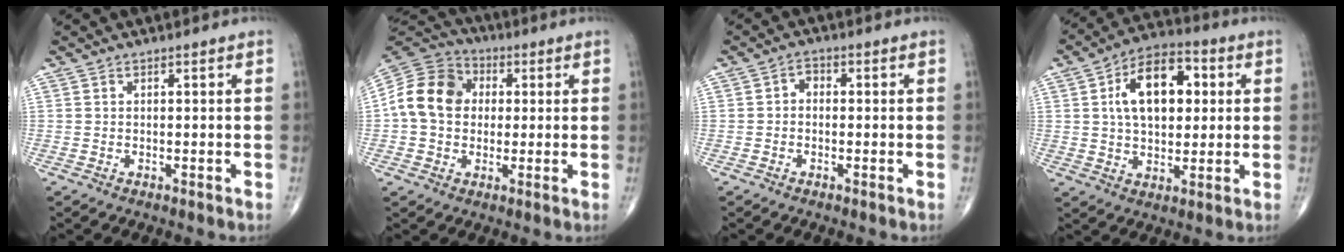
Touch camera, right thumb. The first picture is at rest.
{"total": 13.4, "force": [1.1, 10.9, 7.7], "torque": [-0.130, 0.028, 0.012]}
{"total": 2.2, "force": [-0.2, 1.7, 1.4], "torque": [-0.006, 0.012, -0.014]}
{"total": 14.9, "force": [3.1, 8.8, 11.5], "torque": [-0.161, 0.012, 0.044]}